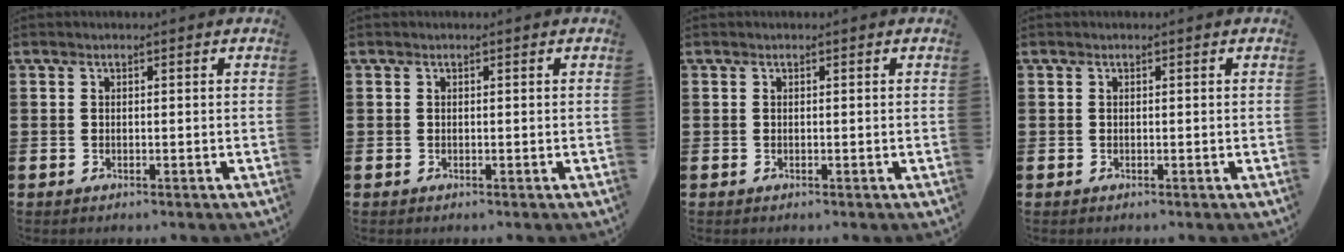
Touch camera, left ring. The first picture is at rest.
{"total": 0.0}
{"total": 0.0}
{"total": 0.0}